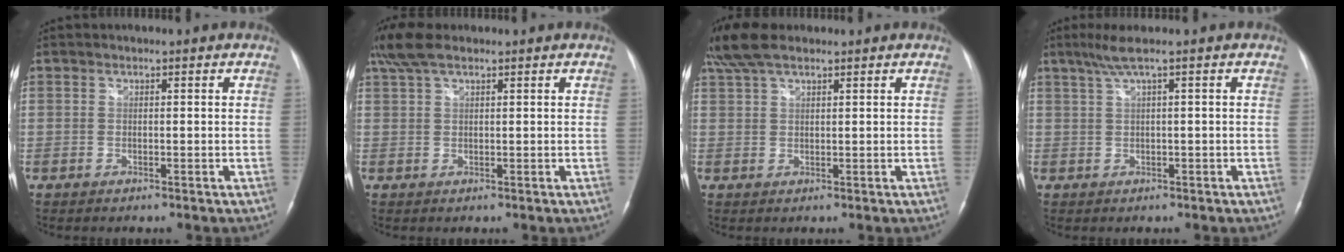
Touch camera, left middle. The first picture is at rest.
{"total": 5.1, "force": [3.8, 1.5, 3.1], "torque": [-0.077, 0.026, 0.077]}
{"total": 6.1, "force": [4.7, 1.9, 3.4], "torque": [-0.082, 0.026, 0.096]}
{"total": 3.1, "force": [1.5, -0.6, 2.6], "torque": [-0.067, 0.015, 0.036]}